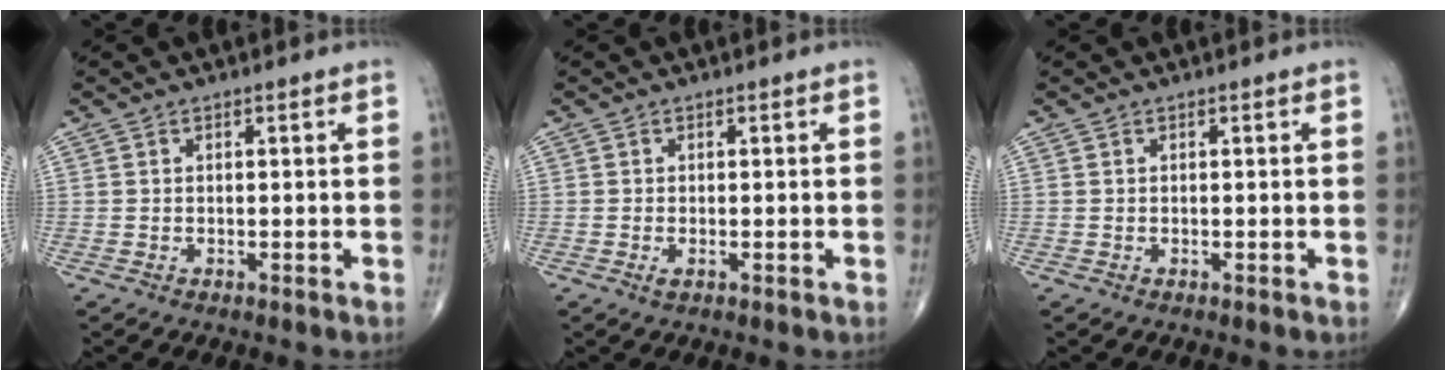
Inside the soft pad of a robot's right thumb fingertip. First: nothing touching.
{"total": 0.9, "force": [-0.3, 0.4, 0.8], "torque": [-0.019, -0.004, -0.007]}
{"total": 0.0}